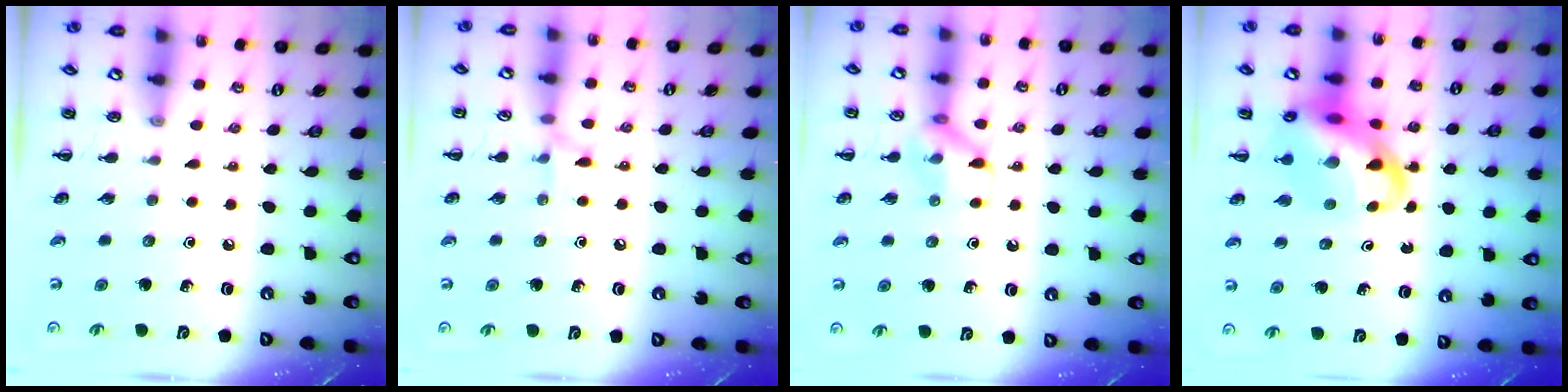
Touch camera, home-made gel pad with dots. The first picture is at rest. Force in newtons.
{"total": 5.4, "press": 5.1, "slide": 1.8}
{"total": 8.2, "press": 8.2, "slide": 0.4}
{"total": 14.1, "press": 13.7, "slide": 3.6}